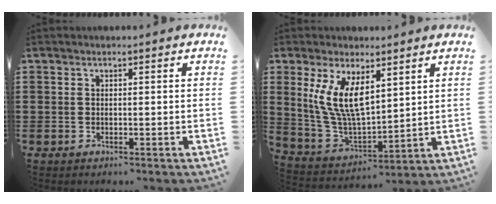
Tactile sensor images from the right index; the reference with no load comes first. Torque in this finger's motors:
{"motor_torque": [1.07, 0.82, 0.43, 0.21]}